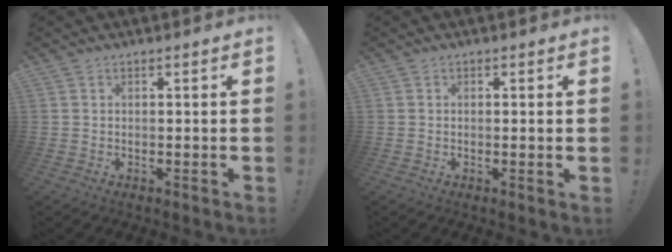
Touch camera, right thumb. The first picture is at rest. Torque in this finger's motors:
{"motor_torque": [0.02, -0.07, -0.06, 0.02, 0.07]}